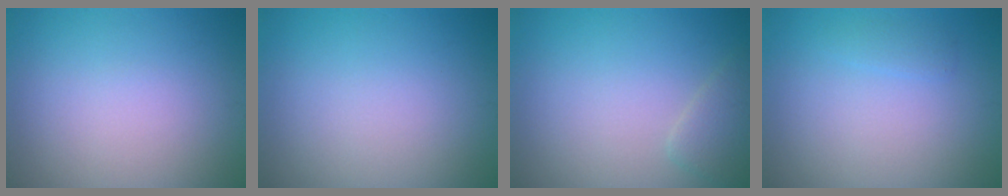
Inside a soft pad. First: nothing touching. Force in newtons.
{"total": 0.0}
{"total": 1.9, "press": 1.9, "slide": 0.2}
{"total": 0.8, "press": 0.8, "slide": 0.0}